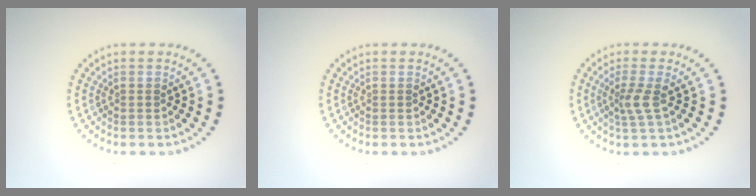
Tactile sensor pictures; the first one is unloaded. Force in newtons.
{"total": 0.0}
{"total": 2.0, "press": 1.3, "slide": 1.5}